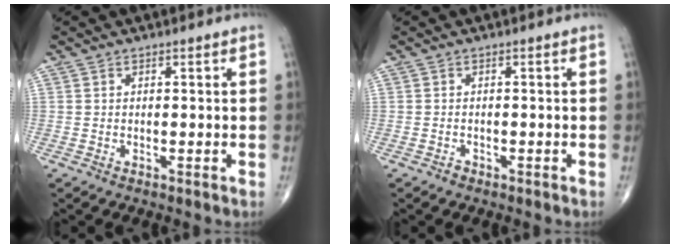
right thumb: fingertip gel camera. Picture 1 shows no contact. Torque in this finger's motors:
{"motor_torque": [0.51, 0.33, -0.23, -0.34, -0.06]}